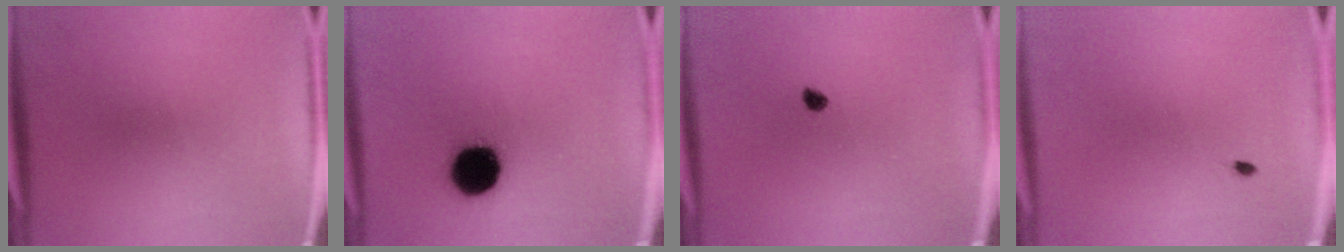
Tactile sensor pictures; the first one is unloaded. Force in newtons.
{"total": 13.5}
{"total": 1.3}
{"total": 0.5}